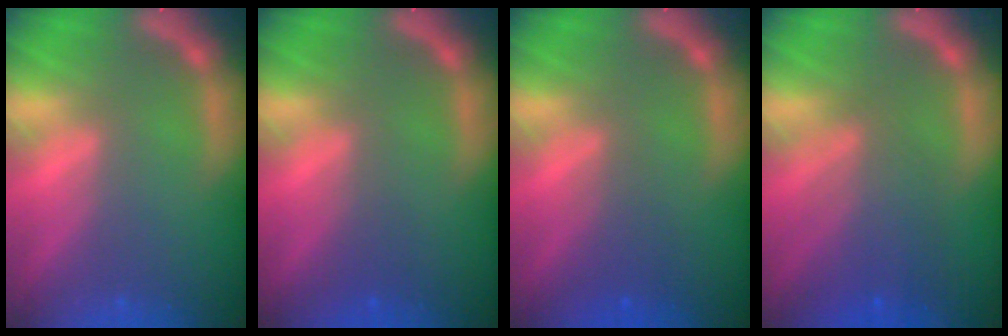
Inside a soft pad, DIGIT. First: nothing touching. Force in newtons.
{"total": 1.0}
{"total": 1.9}
{"total": 5.0}